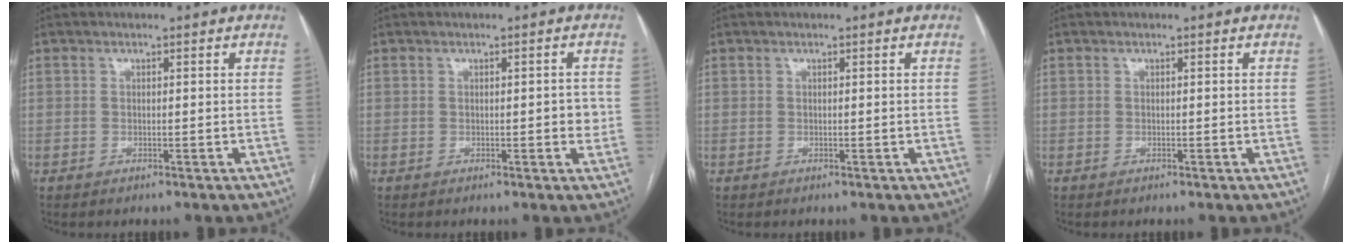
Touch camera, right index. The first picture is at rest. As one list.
[{"total": 2.0, "force": [-0.2, 0.8, 1.9], "torque": [-0.019, 0.002, -0.002]}, {"total": 0.0}, {"total": 0.0}]